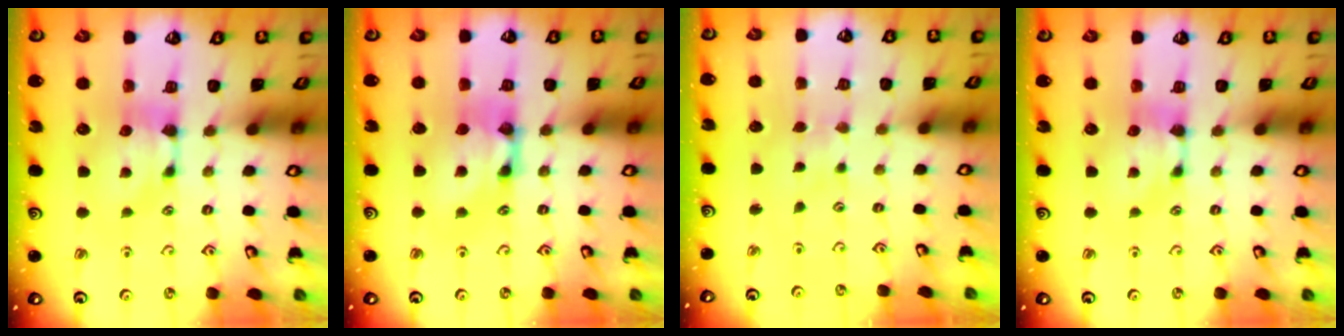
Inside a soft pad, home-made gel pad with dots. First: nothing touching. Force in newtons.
{"total": 4.2, "press": 4.2, "slide": 0.3}
{"total": 2.6, "press": 2.6, "slide": 0.0}
{"total": 0.0}